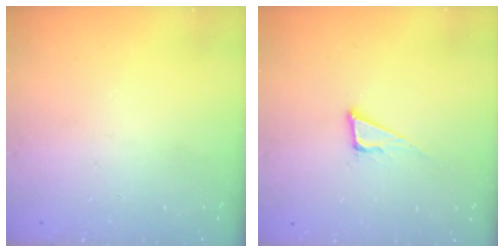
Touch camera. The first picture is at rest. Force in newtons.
{"total": 7.0, "press": 6.4, "slide": 2.8}